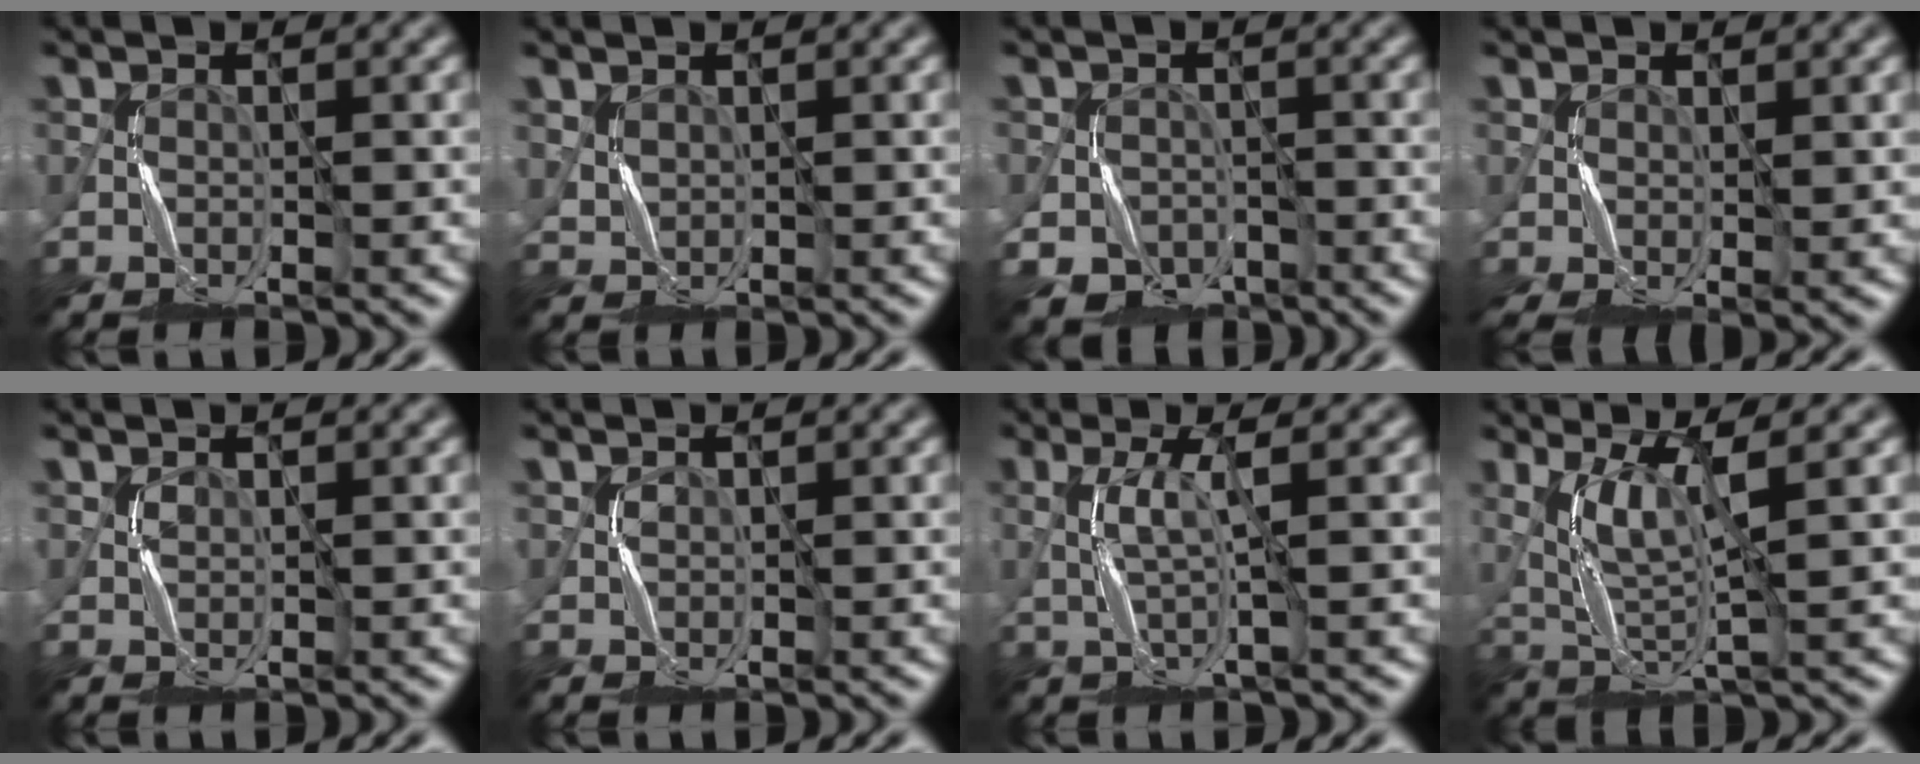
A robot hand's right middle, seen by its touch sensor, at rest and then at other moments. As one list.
[{"total": 1.2, "force": [0.9, 0.7, 0.3], "torque": [-0.012, -0.002, 0.026]}, {"total": 3.9, "force": [-1.8, 3.2, 1.2], "torque": [-0.019, -0.008, -0.033]}, {"total": 2.6, "force": [0.4, 1.2, 2.3], "torque": [-0.057, -0.001, 0.010]}, {"total": 0.8, "force": [0.6, 0.5, 0.3], "torque": [-0.008, -0.002, 0.016]}, {"total": 0.6, "force": [0.5, 0.3, -0.1], "torque": [0.000, -0.002, 0.016]}, {"total": 2.0, "force": [0.0, -0.1, 2.0], "torque": [-0.047, -0.001, 0.004]}, {"total": 4.3, "force": [1.5, 0.6, 4.0], "torque": [-0.085, -0.006, 0.038]}]